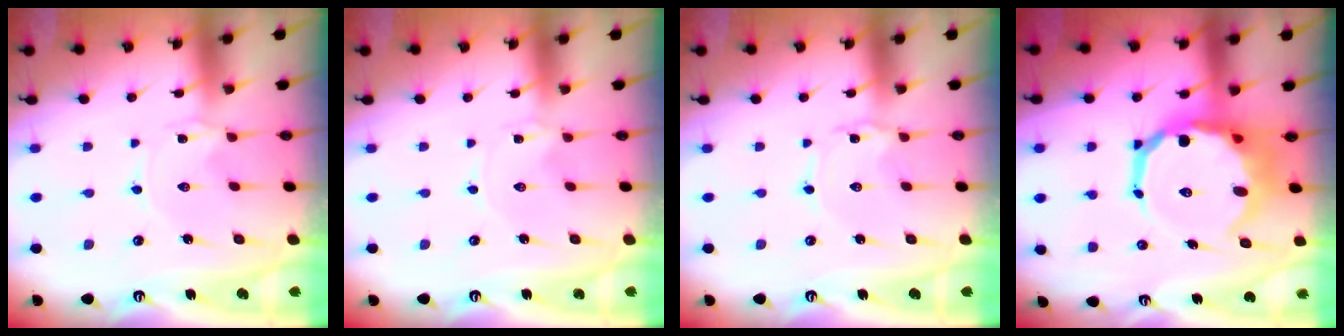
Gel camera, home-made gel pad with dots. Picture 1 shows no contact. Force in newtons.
{"total": 0.0}
{"total": 0.9, "press": 0.9, "slide": 0.1}
{"total": 15.7, "press": 15.3, "slide": 3.3}